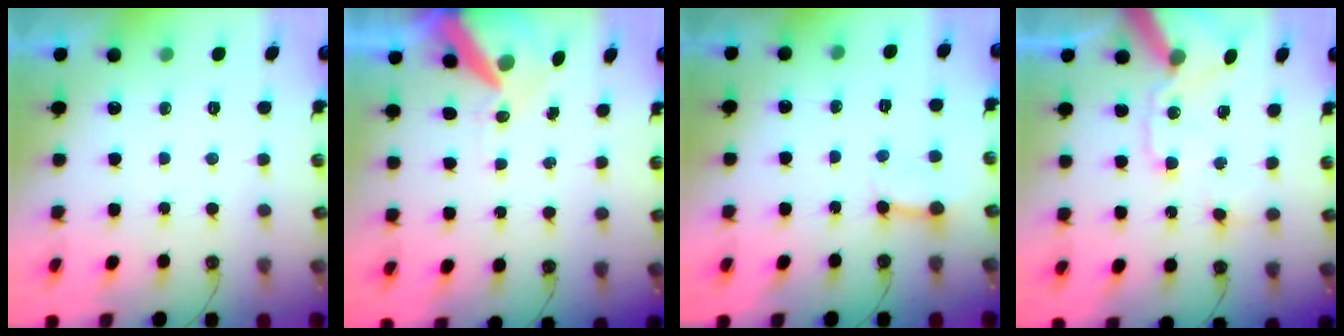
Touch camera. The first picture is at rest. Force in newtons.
{"total": 10.4, "press": 10.3, "slide": 1.4}
{"total": 3.5, "press": 3.5, "slide": 0.4}
{"total": 13.6, "press": 13.4, "slide": 2.0}